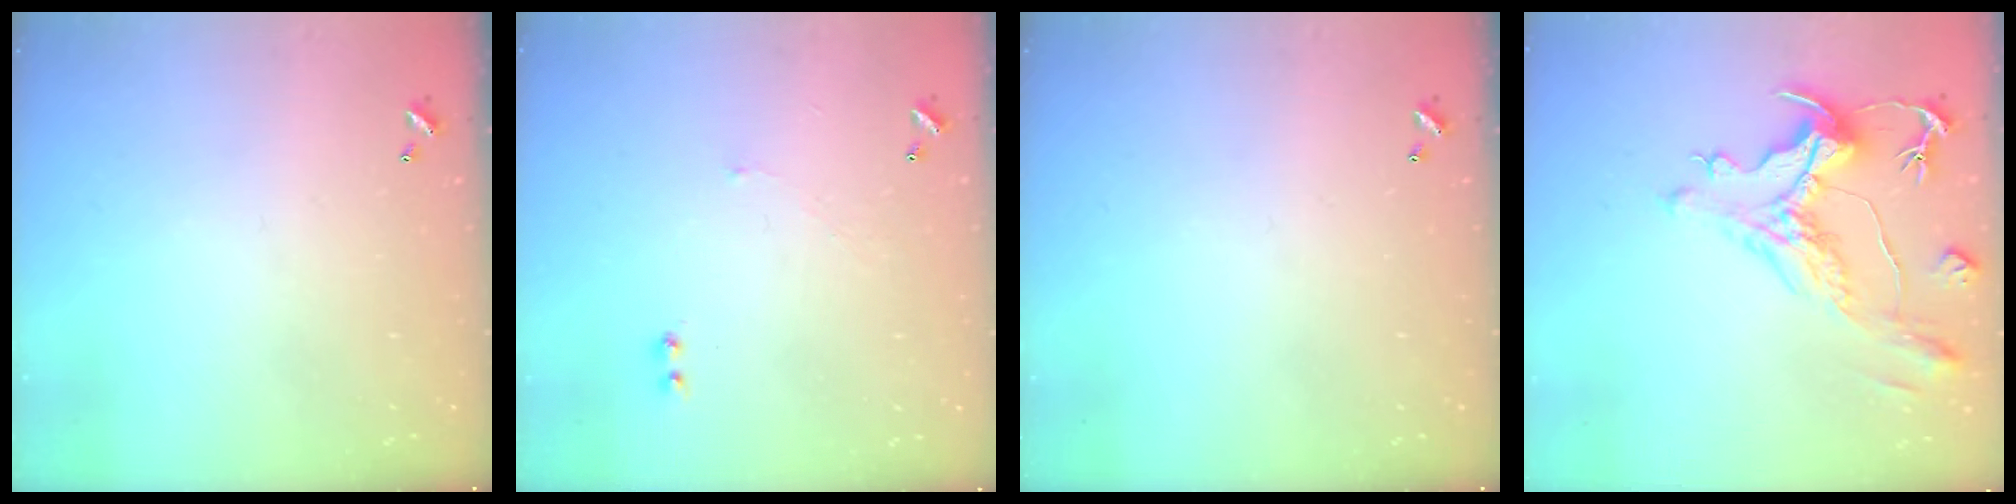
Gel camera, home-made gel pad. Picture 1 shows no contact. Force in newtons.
{"total": 1.6, "press": 1.5, "slide": 0.6}
{"total": 0.0}
{"total": 1.9, "press": 0.9, "slide": 1.6}